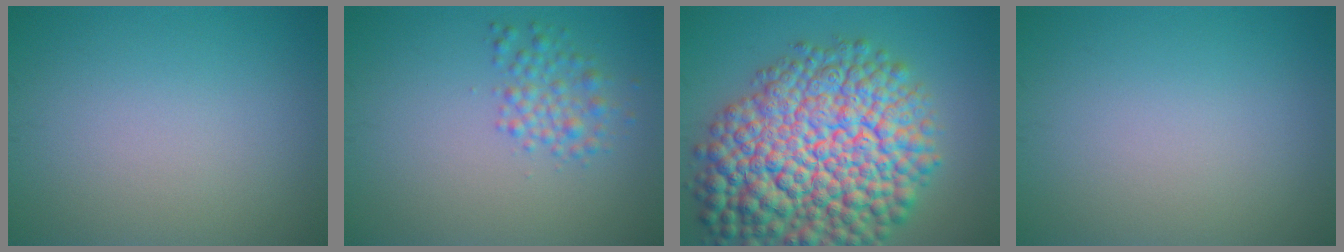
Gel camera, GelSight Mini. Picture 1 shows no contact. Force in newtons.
{"total": 2.3, "press": 2.3, "slide": 0.1}
{"total": 16.1, "press": 16.1, "slide": 0.6}
{"total": 0.0}